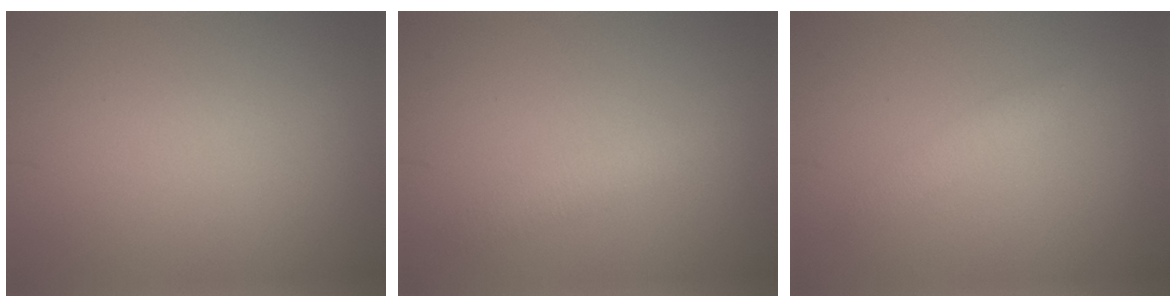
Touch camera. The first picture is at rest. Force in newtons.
{"total": 1.8, "press": 1.8, "slide": 0.0}
{"total": 1.3, "press": 1.3, "slide": 0.0}